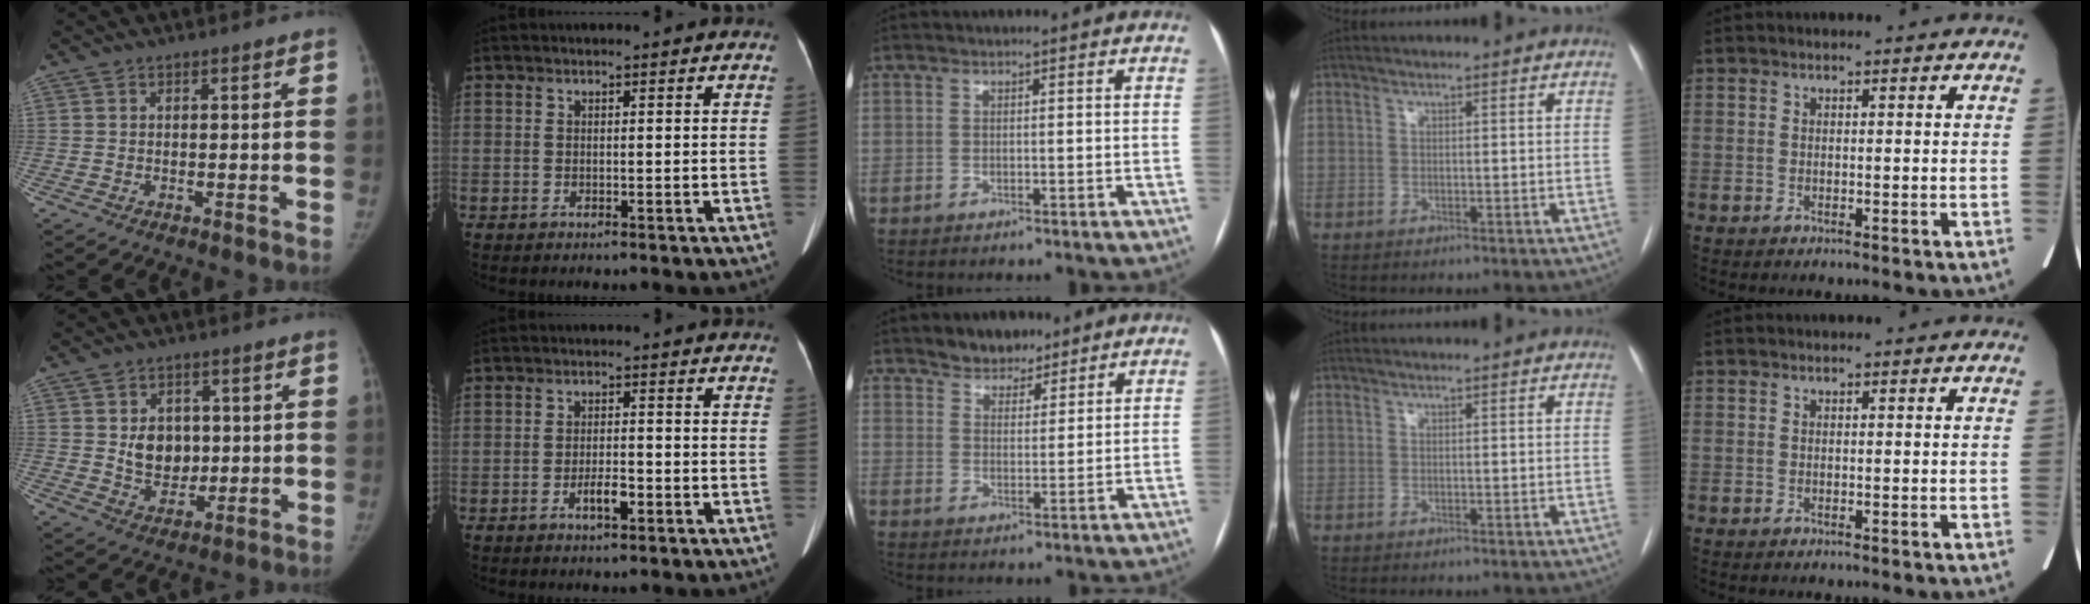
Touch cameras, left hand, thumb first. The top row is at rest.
{"thumb": {"total": 8.0, "force": [0.9, 6.5, 4.7], "torque": [-0.029, -0.006, 0.023]}, "index": {"total": 3.1, "force": [-1.5, 0.9, 2.5], "torque": [-0.049, 0.001, -0.023]}, "middle": {"total": 5.5, "force": [4.5, 2.8, 1.5], "torque": [-0.022, 0.005, 0.078]}}